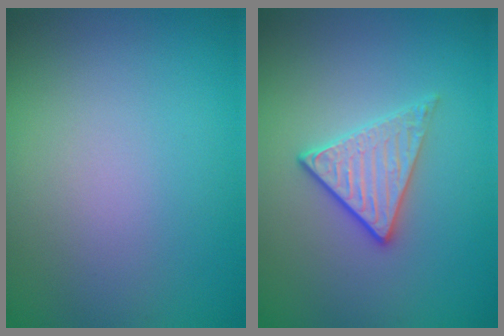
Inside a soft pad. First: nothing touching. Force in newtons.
{"total": 2.8, "press": 2.6, "slide": 1.1}